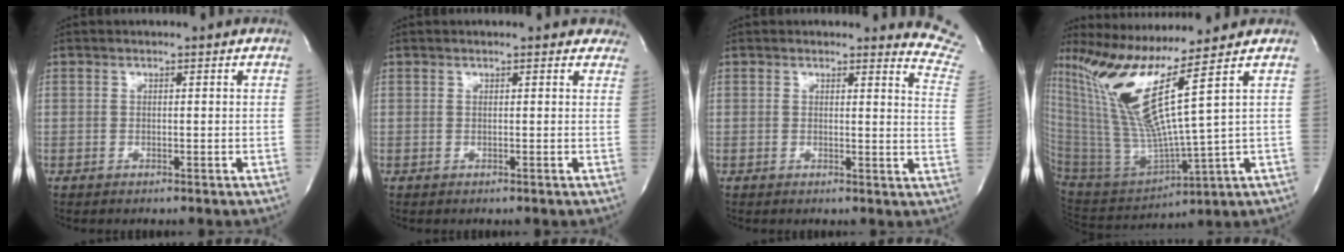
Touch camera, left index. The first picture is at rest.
{"total": 5.0, "force": [4.3, 1.4, 2.1], "torque": [-0.020, 0.003, 0.031]}
{"total": 7.2, "force": [7.2, -0.3, -0.3], "torque": [0.012, -0.099, 0.044]}
{"total": 14.9, "force": [8.3, -3.0, 12.0], "torque": [-0.244, -0.026, 0.167]}